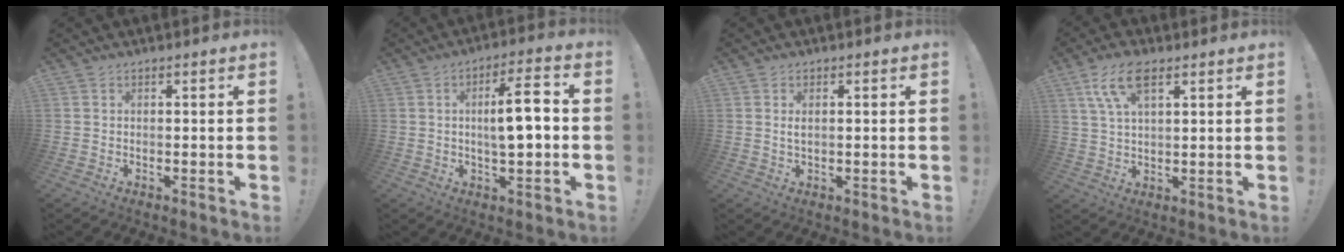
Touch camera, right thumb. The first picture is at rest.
{"total": 10.1, "force": [0.0, 2.6, 9.7], "torque": [-0.145, 0.006, -0.005]}
{"total": 1.6, "force": [0.6, 0.4, 1.4], "torque": [-0.021, -0.001, 0.009]}
{"total": 9.9, "force": [4.9, 4.5, 7.3], "torque": [-0.137, 0.000, 0.095]}